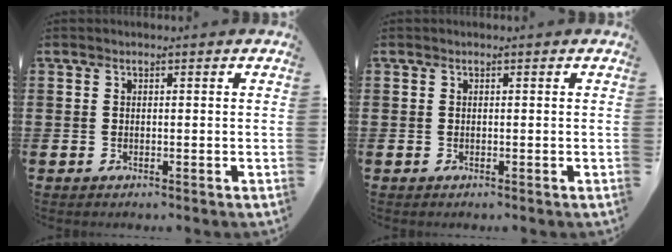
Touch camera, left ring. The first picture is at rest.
{"total": 0.0}